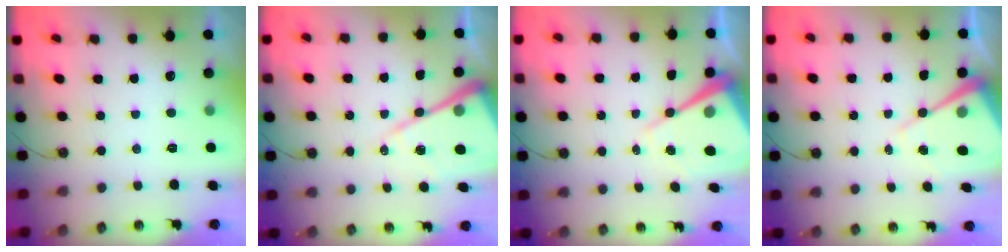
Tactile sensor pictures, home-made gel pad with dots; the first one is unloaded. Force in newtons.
{"total": 17.2, "press": 17.1, "slide": 1.7}
{"total": 14.1, "press": 14.0, "slide": 1.1}
{"total": 10.7, "press": 10.6, "slide": 0.9}